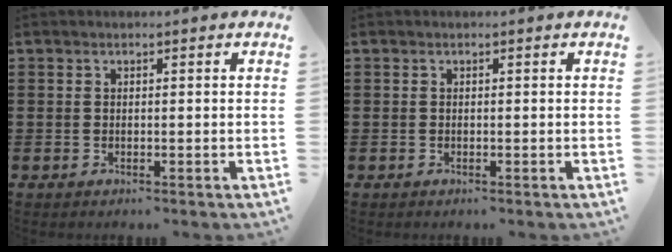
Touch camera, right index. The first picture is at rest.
{"total": 0.0}